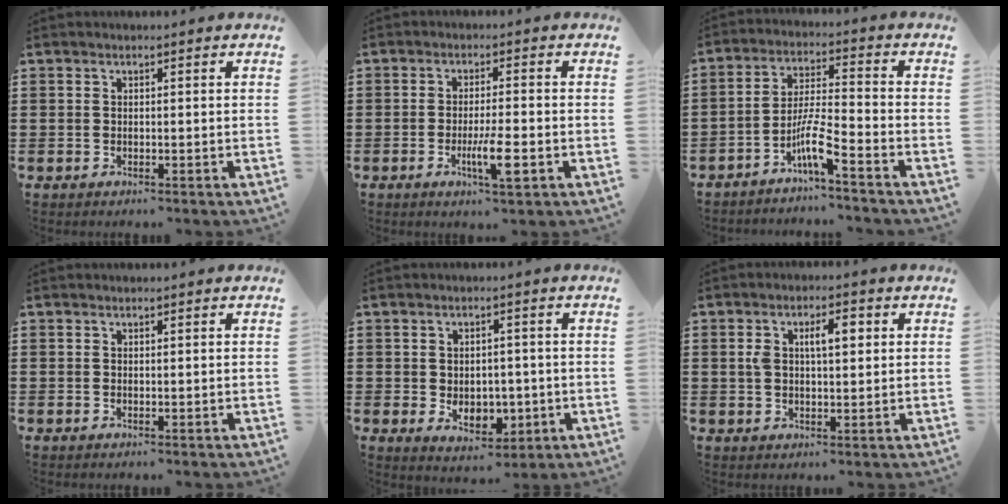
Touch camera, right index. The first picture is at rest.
{"total": 5.9, "force": [-2.1, 0.9, 5.4], "torque": [-0.107, -0.015, -0.038]}
{"total": 6.8, "force": [-4.6, 0.4, 5.1], "torque": [-0.112, -0.010, -0.092]}
{"total": 0.0}
{"total": 4.0, "force": [-0.5, 3.1, 2.6], "torque": [-0.040, 0.003, -0.015]}
{"total": 4.7, "force": [1.1, 2.0, 4.1], "torque": [-0.066, 0.006, 0.012]}